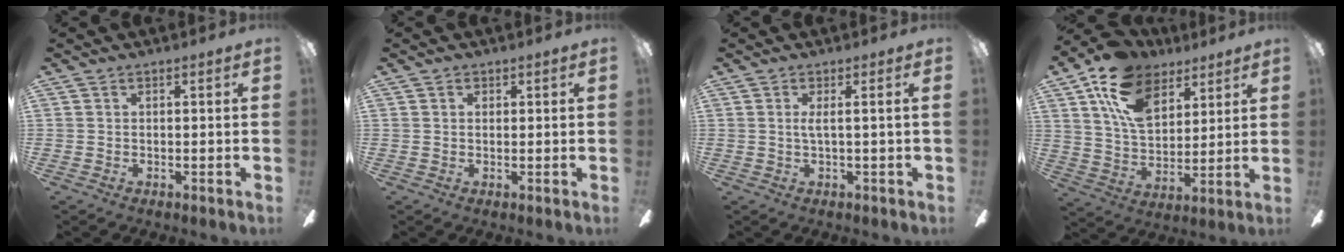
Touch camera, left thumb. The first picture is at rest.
{"total": 0.8, "force": [0.4, 0.6, 0.4], "torque": [0.000, -0.001, 0.005]}
{"total": 2.2, "force": [0.4, -0.4, 2.2], "torque": [-0.044, -0.003, 0.004]}
{"total": 16.9, "force": [9.8, 10.3, 9.1], "torque": [-0.172, -0.027, 0.184]}